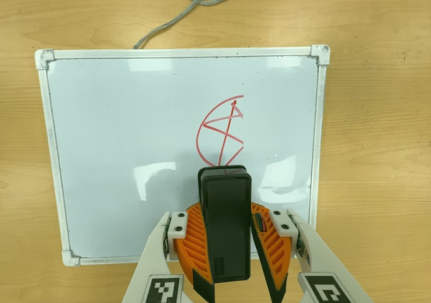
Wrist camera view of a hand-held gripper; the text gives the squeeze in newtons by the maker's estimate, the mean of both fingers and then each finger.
{"total": 9.1, "left": 9.1, "right": 9.0}